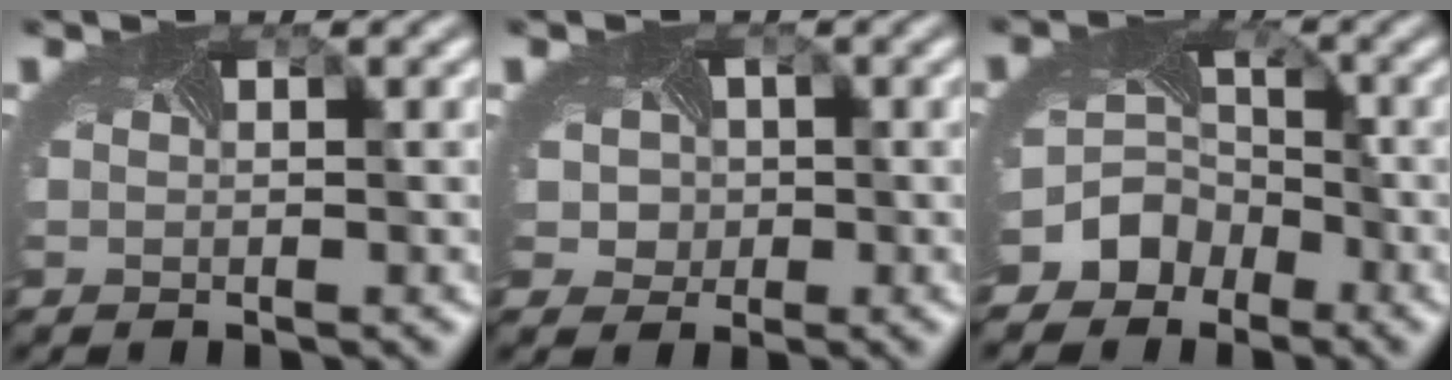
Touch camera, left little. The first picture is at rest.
{"total": 3.8, "force": [0.4, 3.4, 1.7], "torque": [-0.021, 0.012, -0.011]}
{"total": 7.0, "force": [-4.2, 5.5, 1.3], "torque": [-0.011, -0.010, -0.079]}